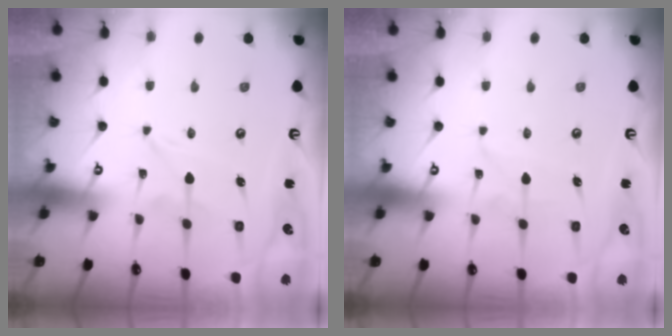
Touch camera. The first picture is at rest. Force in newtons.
{"total": 1.2, "press": 1.2, "slide": 0.1}